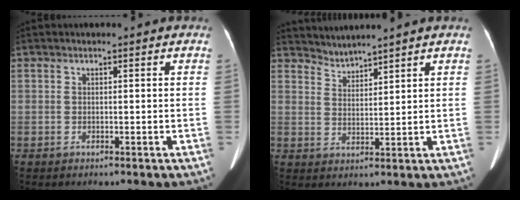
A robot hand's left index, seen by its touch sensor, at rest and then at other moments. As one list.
[{"total": 3.3, "force": [3.3, -0.4, -0.5], "torque": [0.001, 0.004, 0.071]}]